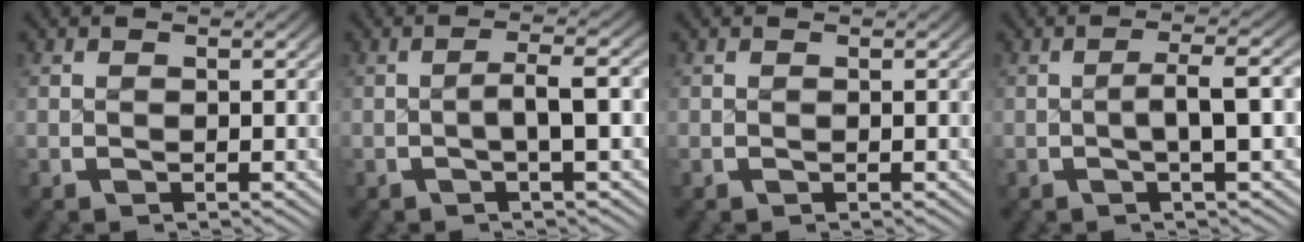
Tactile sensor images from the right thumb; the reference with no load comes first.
{"total": 3.0, "force": [-0.4, 0.4, 3.0], "torque": [-0.058, 0.009, -0.012]}
{"total": 0.0}
{"total": 3.5, "force": [-0.4, 0.6, 3.4], "torque": [-0.063, 0.009, -0.012]}